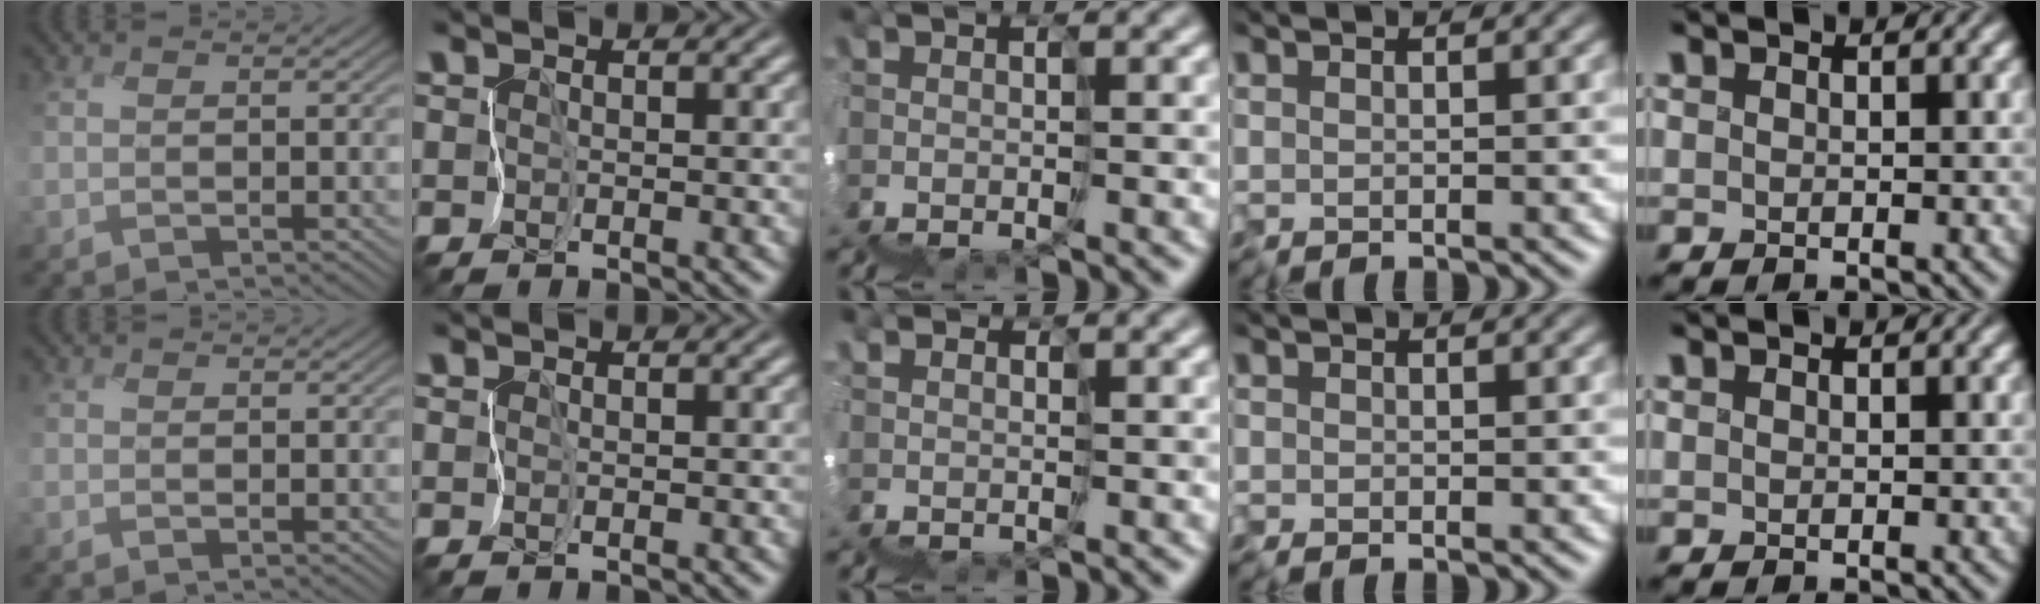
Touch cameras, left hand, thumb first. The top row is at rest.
{"middle": {"total": 2.4, "force": [0.7, -0.6, -2.2], "torque": [0.016, 0.013, 0.012]}, "ring": {"total": 0.5, "force": [-0.4, 0.3, -0.2], "torque": [0.006, 0.000, -0.007]}}